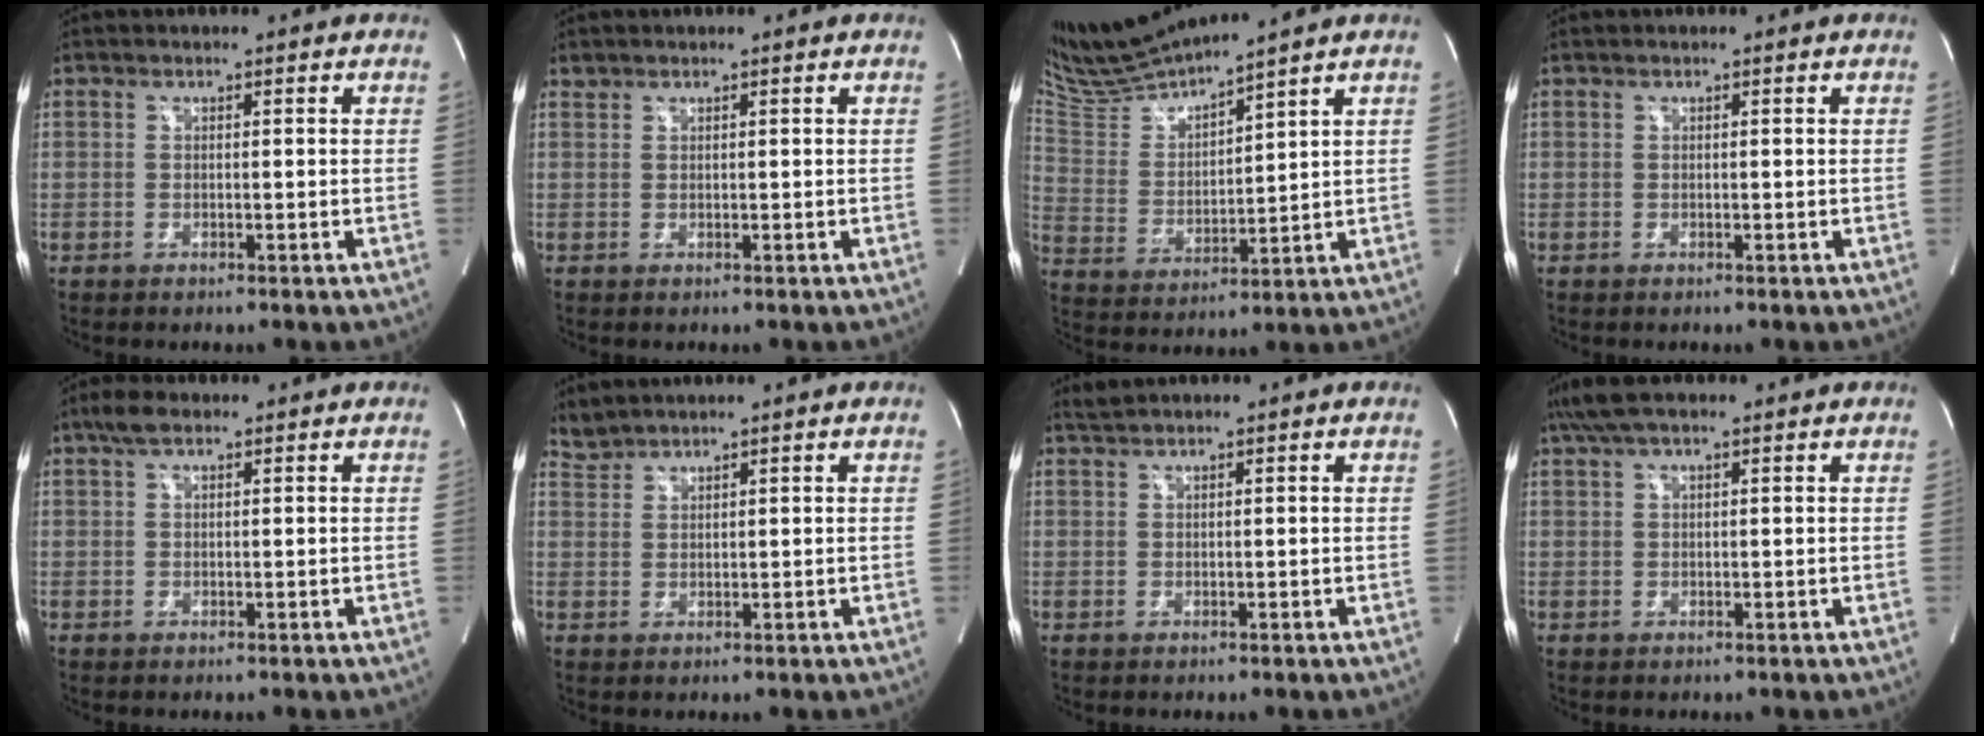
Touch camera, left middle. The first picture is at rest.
{"total": 0.6, "force": [0.6, 0.0, -0.1], "torque": [-0.003, 0.006, 0.015]}
{"total": 11.9, "force": [11.2, -0.7, 4.1], "torque": [-0.097, 0.003, 0.228]}
{"total": 0.0}
{"total": 3.0, "force": [2.0, 1.0, 2.0], "torque": [-0.049, 0.018, 0.038]}
{"total": 2.2, "force": [2.2, -0.1, -0.3], "torque": [-0.005, 0.010, 0.054]}
{"total": 1.4, "force": [1.3, -0.3, 0.4], "torque": [-0.016, 0.011, 0.031]}
{"total": 5.8, "force": [4.3, 1.4, 3.7], "torque": [-0.079, 0.037, 0.078]}